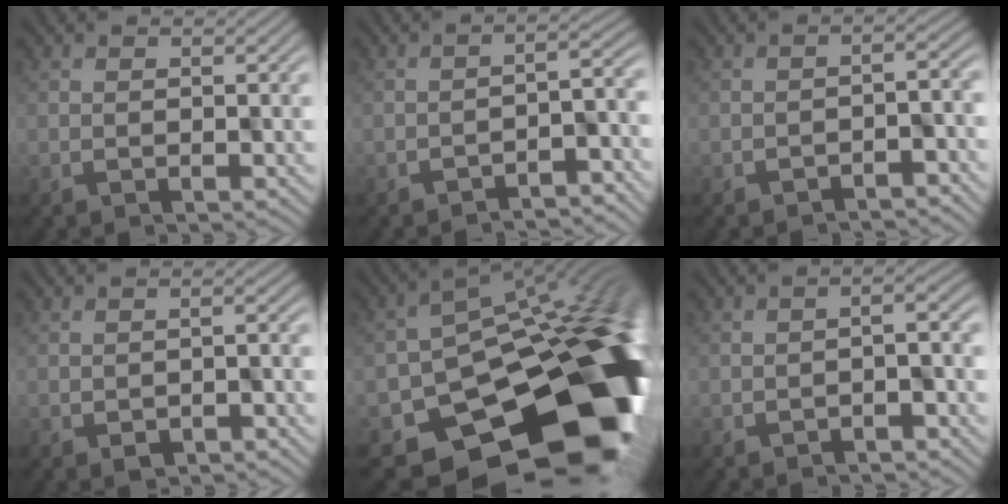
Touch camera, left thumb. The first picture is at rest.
{"total": 5.5, "force": [-4.7, 1.1, 2.7], "torque": [-0.029, 0.000, -0.069]}
{"total": 3.6, "force": [-3.0, 0.6, 1.7], "torque": [-0.021, 0.000, -0.045]}
{"total": 2.5, "force": [-1.5, 1.3, 1.6], "torque": [-0.018, 0.002, -0.018]}
{"total": 18.8, "force": [-8.1, 11.8, 12.2], "torque": [-0.166, -0.056, -0.104]}
{"total": 2.6, "force": [-1.9, 0.7, 1.6], "torque": [-0.024, 0.000, -0.027]}